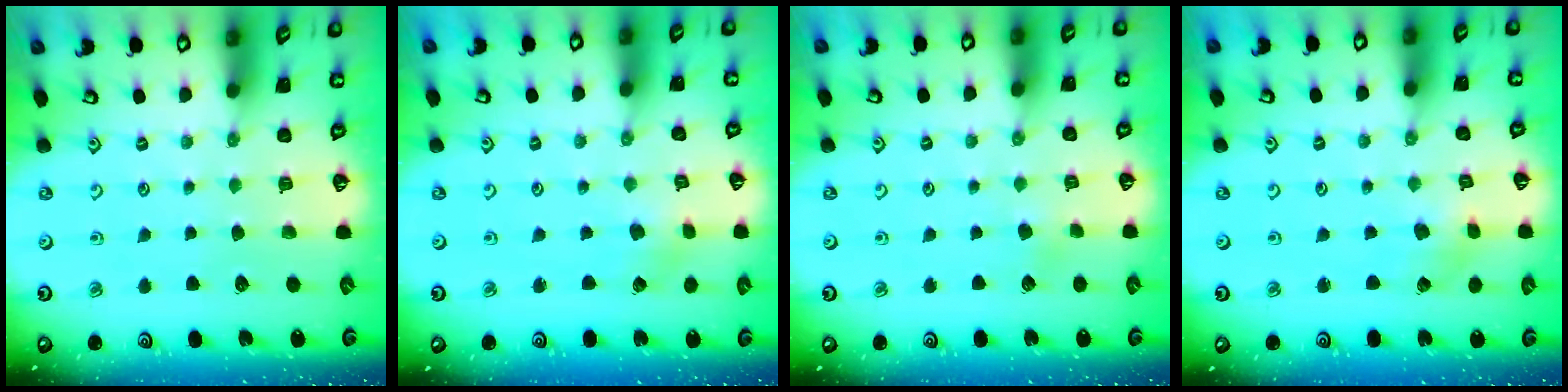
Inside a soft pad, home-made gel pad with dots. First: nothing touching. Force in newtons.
{"total": 1.8, "press": 1.8, "slide": 0.3}
{"total": 2.1, "press": 2.0, "slide": 0.6}
{"total": 2.5, "press": 2.4, "slide": 0.5}